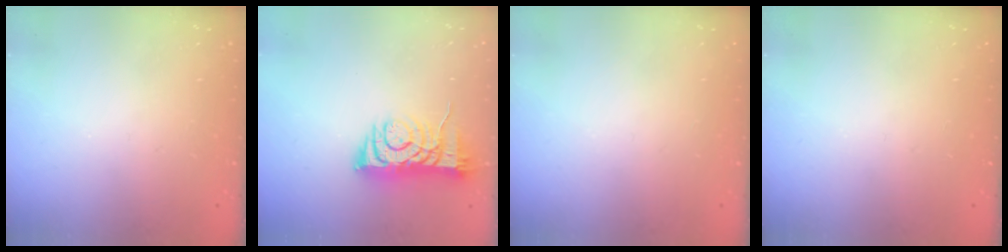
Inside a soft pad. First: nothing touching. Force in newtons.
{"total": 7.1, "press": 7.0, "slide": 0.9}
{"total": 0.0}
{"total": 0.0}